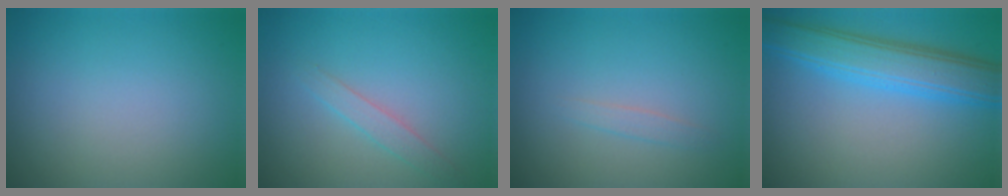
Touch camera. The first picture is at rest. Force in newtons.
{"total": 1.5, "press": 1.5, "slide": 0.1}
{"total": 0.9, "press": 0.9, "slide": 0.0}
{"total": 6.1, "press": 6.1, "slide": 0.2}